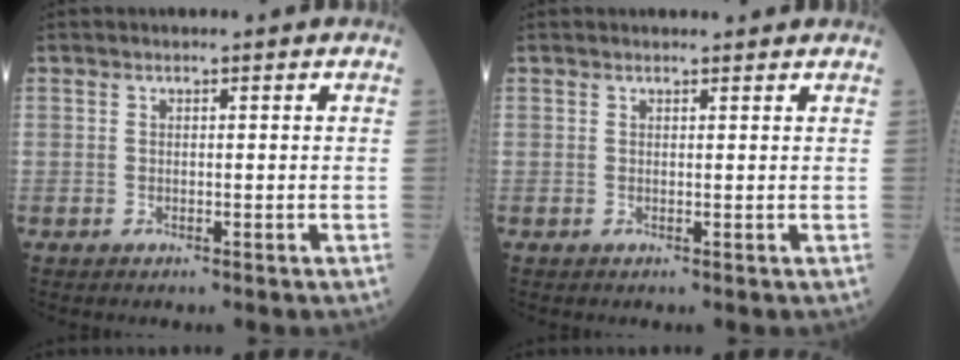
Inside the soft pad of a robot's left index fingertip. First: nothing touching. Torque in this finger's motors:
{"motor_torque": [0.45, -0.76, 0.27, 0.04]}